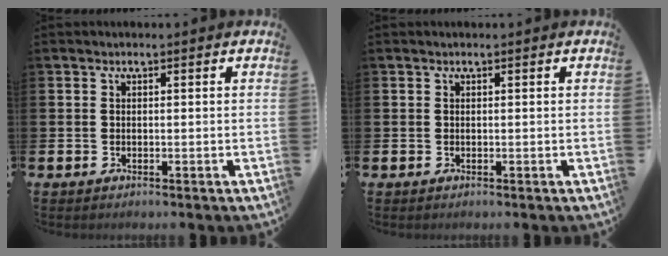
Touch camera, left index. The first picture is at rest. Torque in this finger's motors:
{"motor_torque": [0.15, -0.06, -0.09, 0.00]}